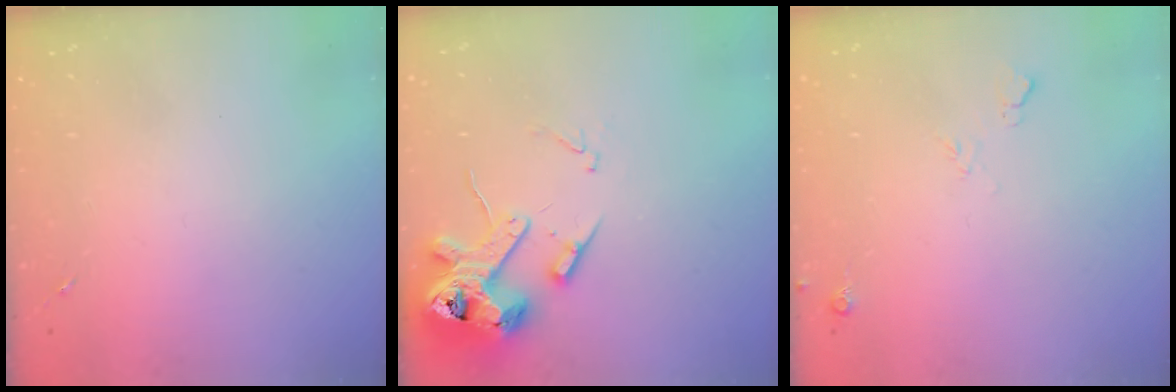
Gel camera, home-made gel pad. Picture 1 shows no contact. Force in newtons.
{"total": 15.6, "press": 15.4, "slide": 2.3}
{"total": 4.6, "press": 4.5, "slide": 0.8}